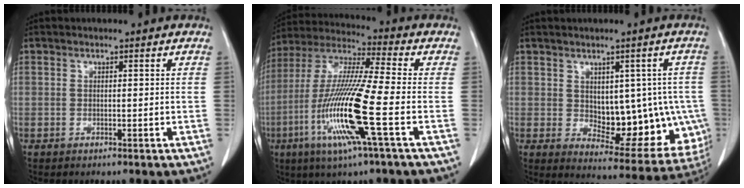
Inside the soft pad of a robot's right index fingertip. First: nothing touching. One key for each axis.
{"total": 16.5, "fx": -5.1, "fy": -0.3, "fz": 15.7, "tx": -0.326, "ty": -0.020, "tz": -0.107}
{"total": 14.4, "fx": -0.9, "fy": 7.7, "fz": 12.2, "tx": -0.136, "ty": 0.007, "tz": 0.011}